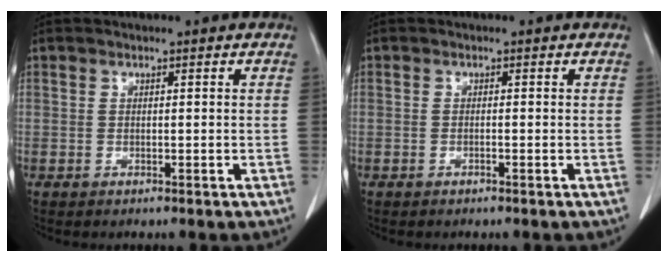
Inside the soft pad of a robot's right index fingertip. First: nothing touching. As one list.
[{"total": 0.0}]